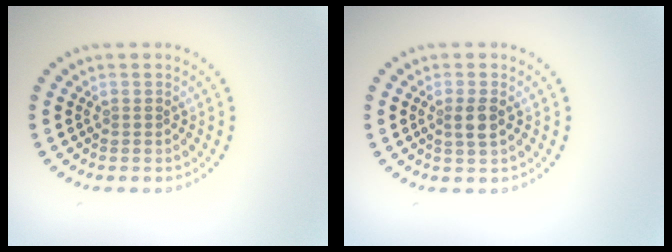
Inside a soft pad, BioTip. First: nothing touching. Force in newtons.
{"total": 1.8, "press": 1.6, "slide": 0.7}